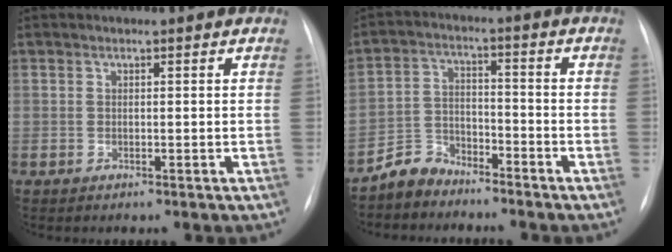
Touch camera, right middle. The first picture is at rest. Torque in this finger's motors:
{"motor_torque": [0.52, -0.92, 0.22, 0.03]}